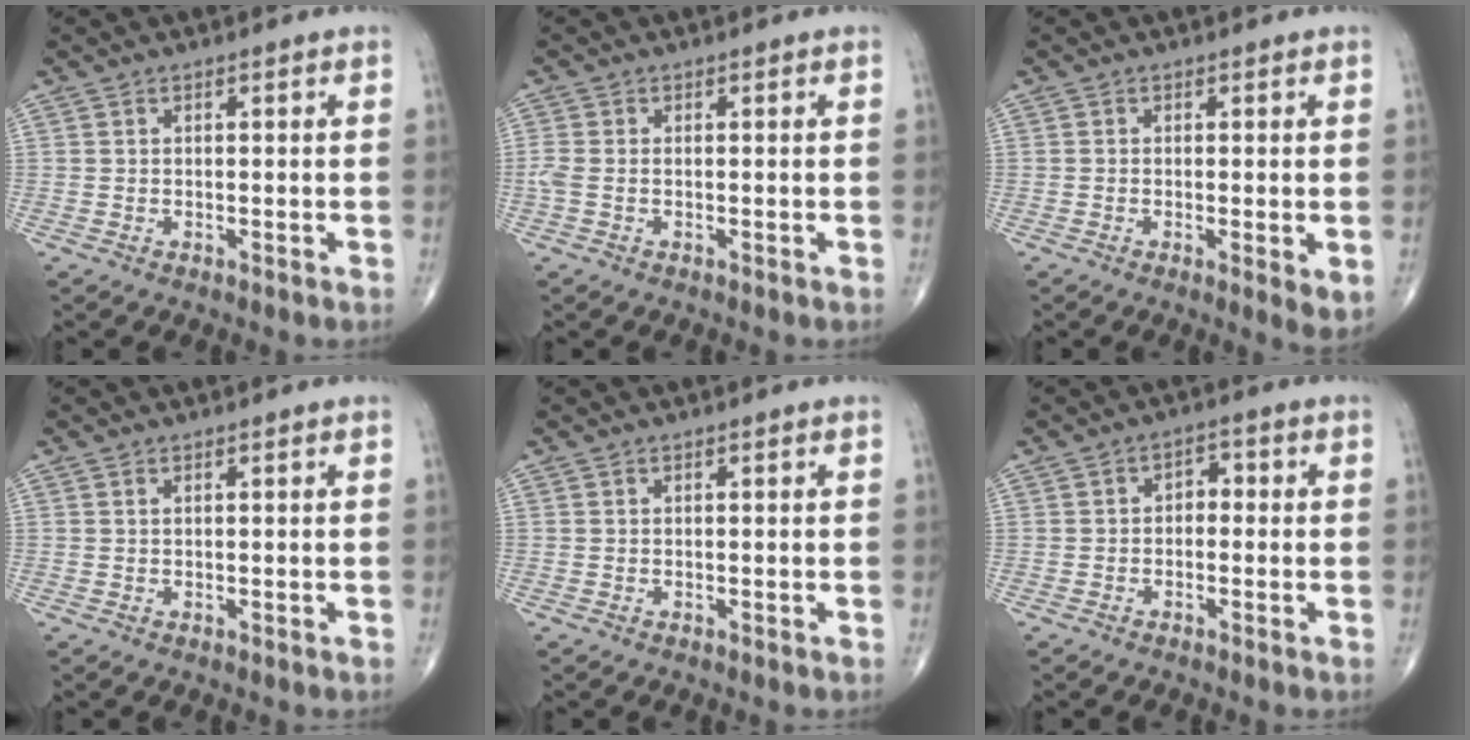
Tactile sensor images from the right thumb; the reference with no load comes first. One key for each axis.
{"total": 2.3, "fx": -0.3, "fy": 1.3, "fz": 1.8, "tx": -0.058, "ty": 0.004, "tz": -0.007}
{"total": 3.7, "fx": -0.6, "fy": 0.8, "fz": 3.5, "tx": -0.058, "ty": -0.013, "tz": -0.012}
{"total": 0.0}
{"total": 0.0}
{"total": 2.7, "fx": -0.3, "fy": 2.0, "fz": 1.9, "tx": -0.008, "ty": 0.012, "tz": -0.016}